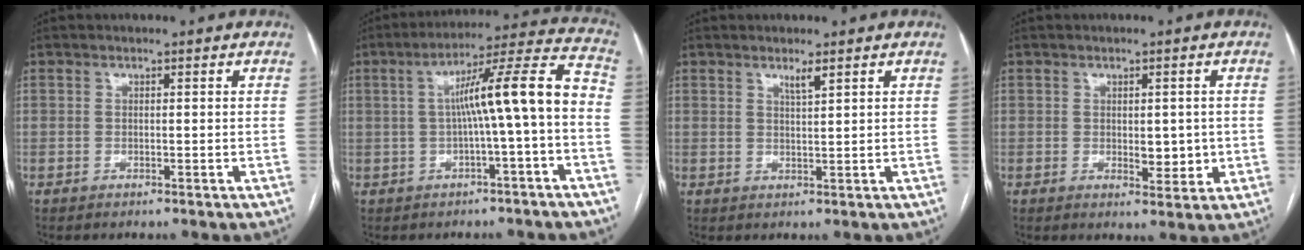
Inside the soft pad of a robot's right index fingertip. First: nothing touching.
{"total": 11.6, "force": [-1.1, -0.1, 11.6], "torque": [-0.171, 0.035, -0.016]}
{"total": 1.8, "force": [1.3, -0.1, 1.3], "torque": [-0.025, -0.004, 0.026]}
{"total": 3.9, "force": [-0.2, 1.9, 3.4], "torque": [-0.045, -0.006, 0.004]}